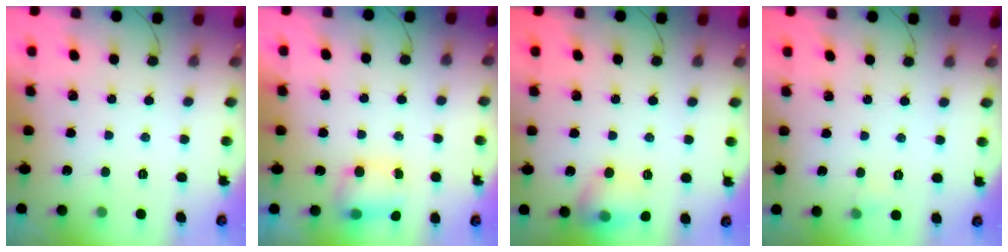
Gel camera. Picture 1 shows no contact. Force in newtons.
{"total": 6.3, "press": 6.3, "slide": 0.7}
{"total": 11.6, "press": 11.5, "slide": 1.6}
{"total": 3.4, "press": 3.1, "slide": 1.3}